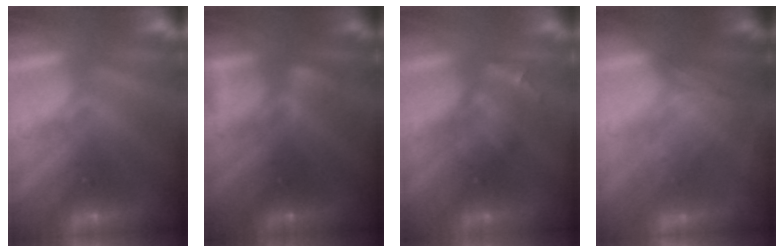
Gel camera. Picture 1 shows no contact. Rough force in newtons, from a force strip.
{"total": 2.4}
{"total": 2.4}
{"total": 1.1}